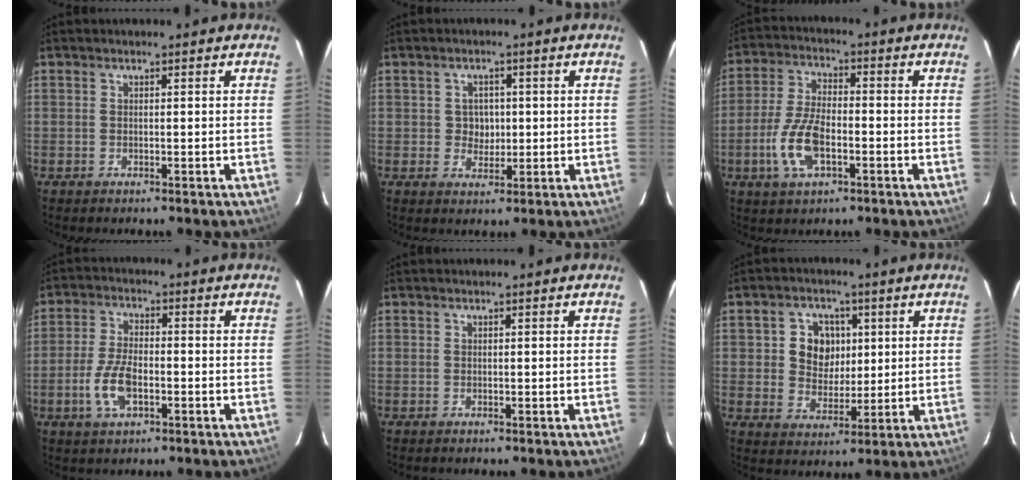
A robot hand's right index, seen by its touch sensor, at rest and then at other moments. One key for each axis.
{"total": 3.5, "fx": 0.1, "fy": 3.3, "fz": 1.1, "tx": -0.018, "ty": 0.010, "tz": 0.004}
{"total": 10.2, "fx": -3.5, "fy": 4.7, "fz": 8.4, "tx": -0.182, "ty": 0.000, "tz": -0.066}
{"total": 8.0, "fx": -2.8, "fy": 3.7, "fz": 6.5, "tx": -0.141, "ty": 0.000, "tz": -0.053}
{"total": 0.0}
{"total": 7.9, "fx": 1.6, "fy": 6.9, "fz": 3.4, "tx": -0.072, "ty": 0.018, "tz": 0.034}